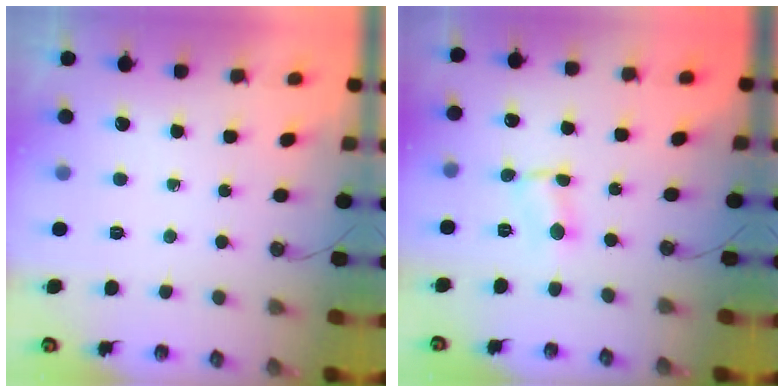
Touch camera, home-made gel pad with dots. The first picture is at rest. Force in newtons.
{"total": 1.5, "press": 1.5, "slide": 0.2}